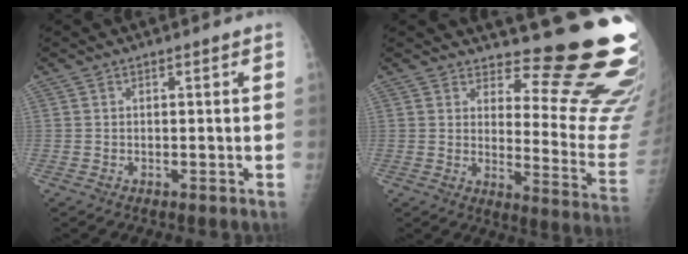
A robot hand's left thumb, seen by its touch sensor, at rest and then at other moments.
{"total": 17.4, "force": [15.5, 3.2, 7.2], "torque": [-0.051, -0.185, 0.179]}